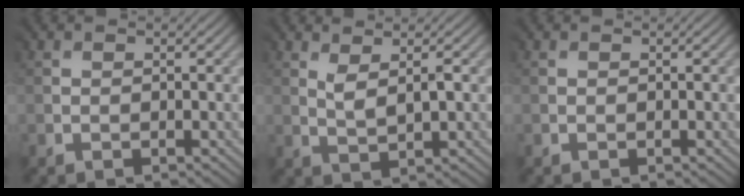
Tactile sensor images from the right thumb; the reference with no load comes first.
{"total": 1.8, "force": [1.5, 0.0, 0.9], "torque": [-0.026, -0.006, 0.033]}
{"total": 0.0}